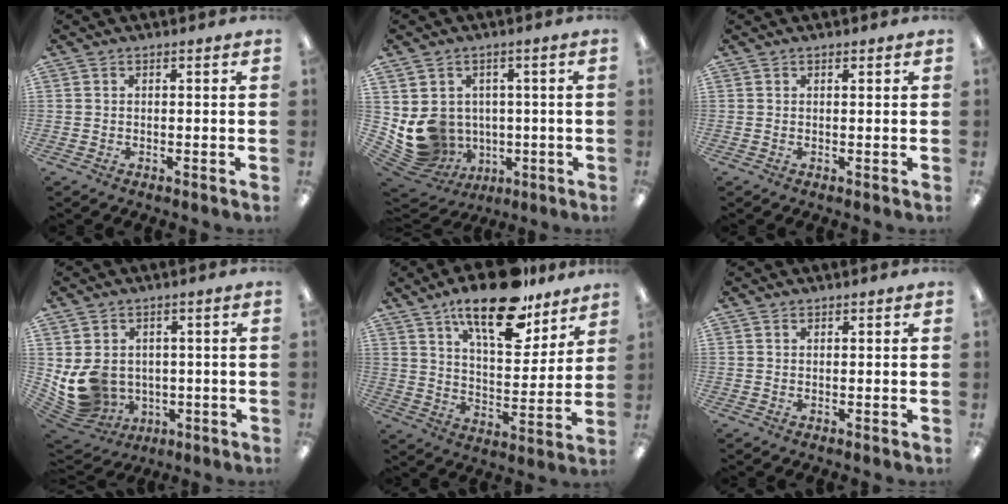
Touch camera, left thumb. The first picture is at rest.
{"total": 9.7, "force": [-0.4, 9.2, 3.0], "torque": [-0.078, -0.011, 0.008]}
{"total": 0.5, "force": [0.5, 0.2, 0.2], "torque": [-0.005, 0.000, 0.009]}
{"total": 10.1, "force": [-0.1, 9.1, 4.5], "torque": [-0.117, -0.008, 0.009]}
{"total": 19.5, "force": [13.7, 7.5, 11.7], "torque": [-0.182, -0.075, 0.227]}
{"total": 0.7, "force": [0.5, 0.4, 0.3], "torque": [-0.007, 0.003, 0.010]}